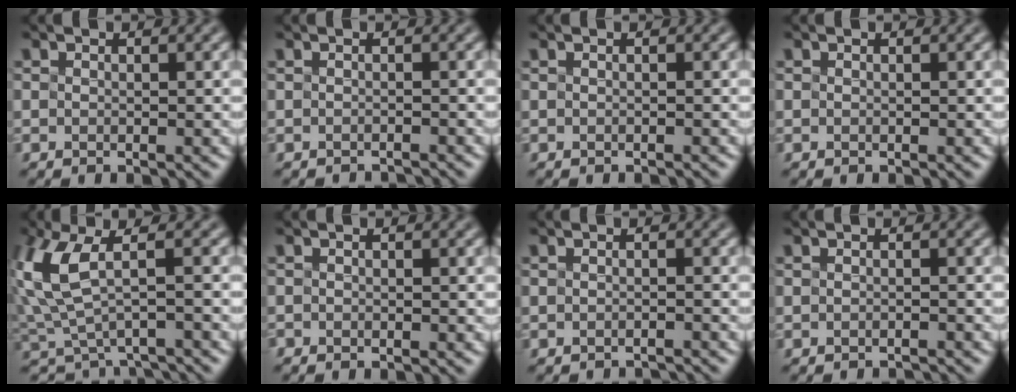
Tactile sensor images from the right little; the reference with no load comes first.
{"total": 1.8, "force": [-1.7, 0.0, 0.5], "torque": [0.003, -0.014, -0.025]}
{"total": 0.6, "force": [-0.3, 0.2, 0.5], "torque": [0.002, -0.006, -0.012]}
{"total": 0.0}
{"total": 6.0, "force": [0.5, 3.0, 5.2], "torque": [-0.131, -0.021, 0.024]}
{"total": 0.6, "force": [-0.6, -0.1, 0.0], "torque": [0.000, -0.012, -0.005]}
{"total": 2.0, "force": [-2.0, -0.1, 0.4], "torque": [0.002, -0.012, -0.026]}
{"total": 1.5, "force": [-1.4, 0.0, 0.5], "torque": [0.005, -0.011, -0.022]}